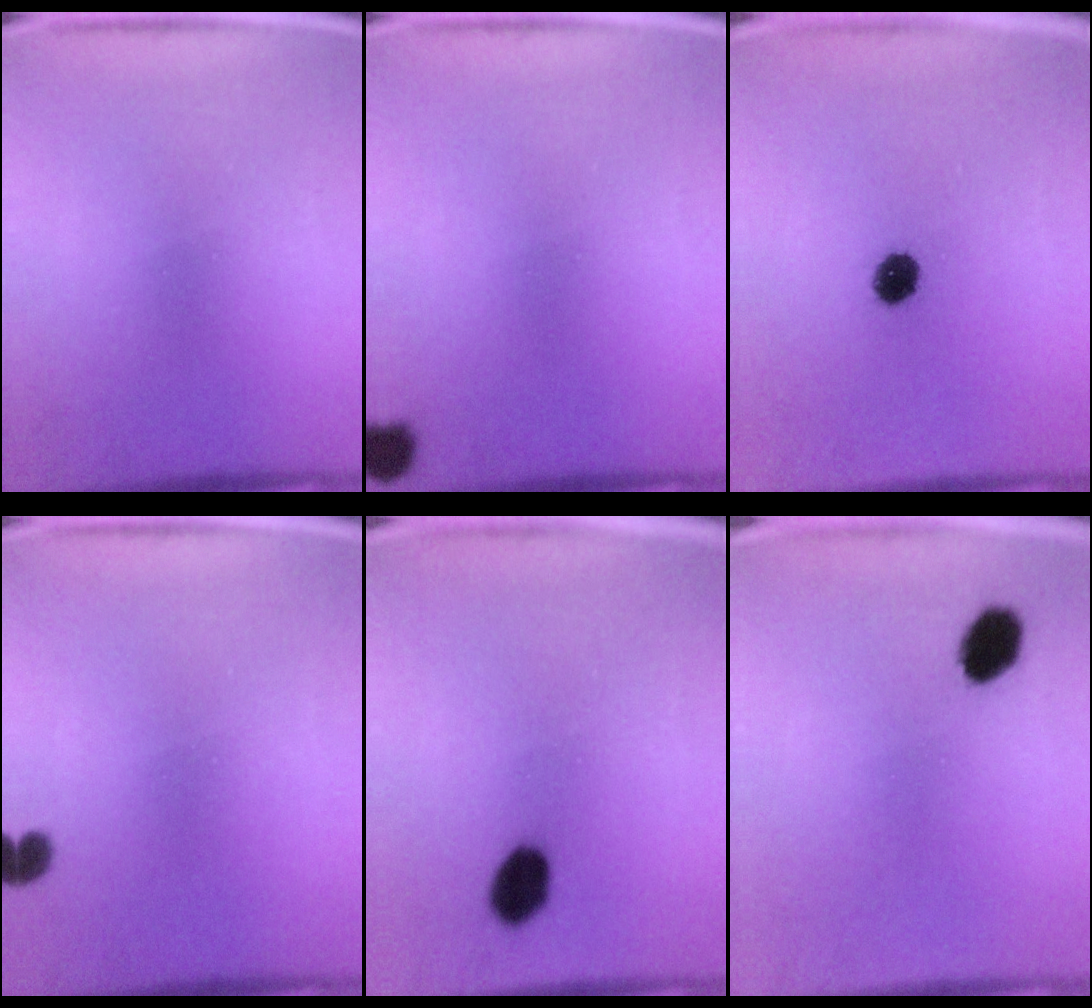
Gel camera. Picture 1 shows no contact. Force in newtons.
{"total": 2.5}
{"total": 4.7}
{"total": 1.7}
{"total": 5.9}
{"total": 6.2}